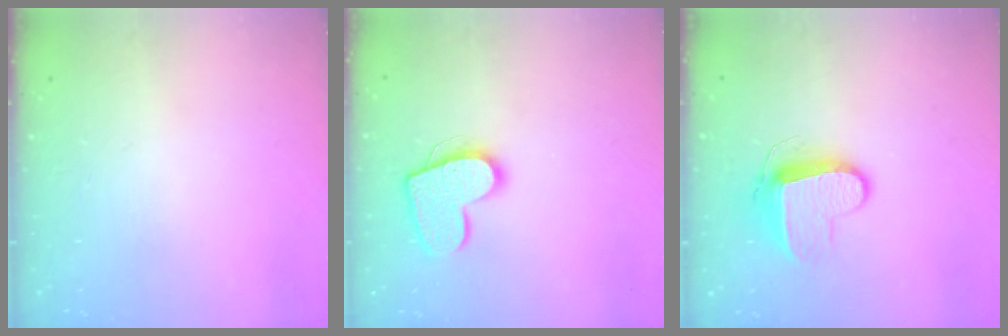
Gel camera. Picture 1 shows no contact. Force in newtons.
{"total": 13.5, "press": 13.5, "slide": 0.9}
{"total": 9.5, "press": 9.5, "slide": 0.2}